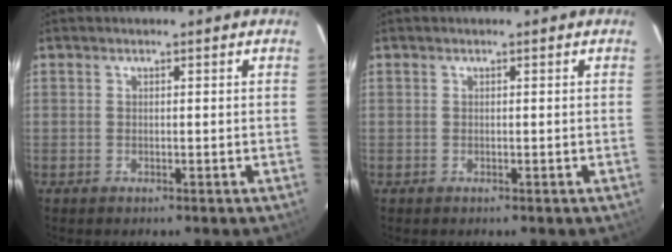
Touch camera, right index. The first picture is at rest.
{"total": 0.0}